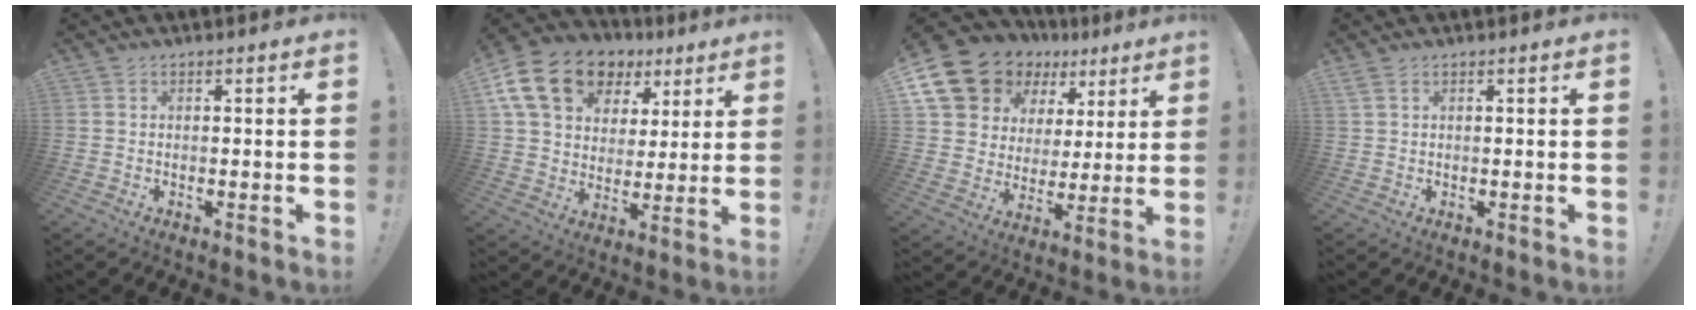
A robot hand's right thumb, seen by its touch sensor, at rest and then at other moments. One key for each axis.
{"total": 18.9, "fx": 9.1, "fy": 13.2, "fz": 10.0, "tx": -0.162, "ty": -0.035, "tz": 0.174}
{"total": 16.4, "fx": 10.7, "fy": 11.0, "fz": 5.9, "tx": -0.114, "ty": -0.066, "tz": 0.219}
{"total": 1.8, "fx": 1.0, "fy": 0.7, "fz": 1.4, "tx": -0.030, "ty": 0.003, "tz": 0.019}